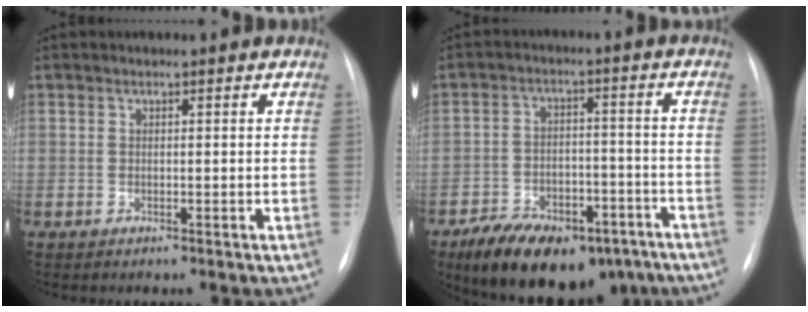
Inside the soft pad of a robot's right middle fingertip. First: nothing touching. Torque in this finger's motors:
{"motor_torque": [1.12, -1.02, 0.24, 0.14]}